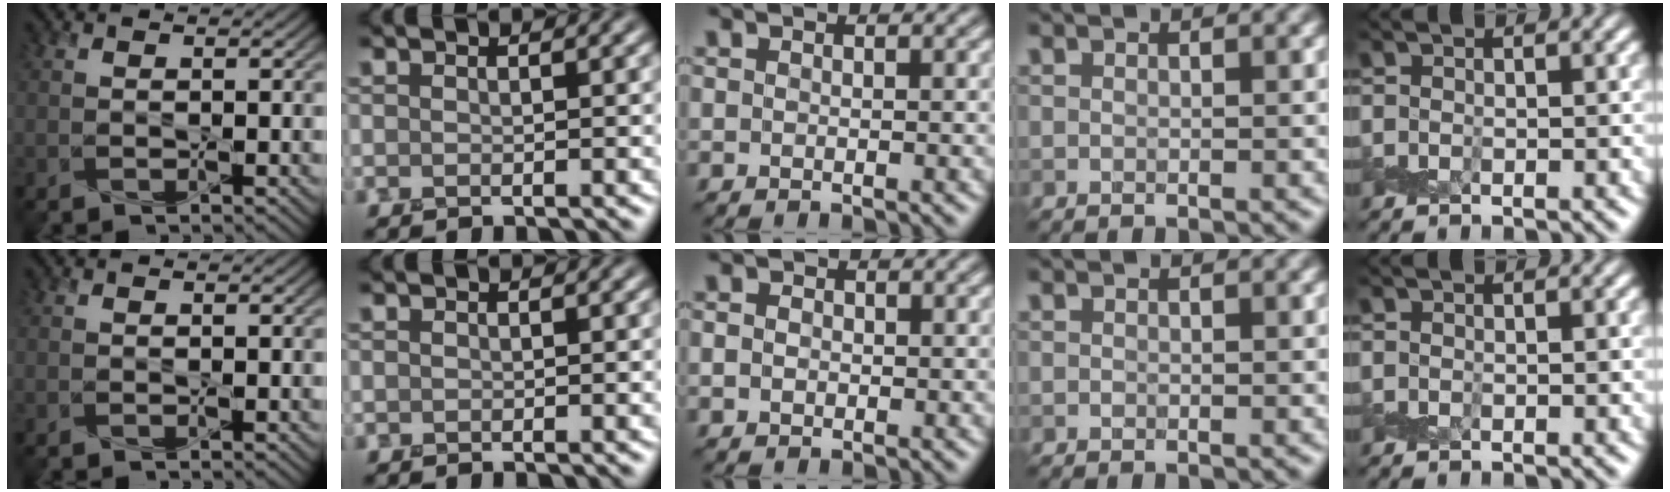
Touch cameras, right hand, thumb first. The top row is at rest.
{"middle": {"total": 1.0, "force": [-0.3, 0.8, 0.5], "torque": [-0.009, -0.001, -0.008]}}